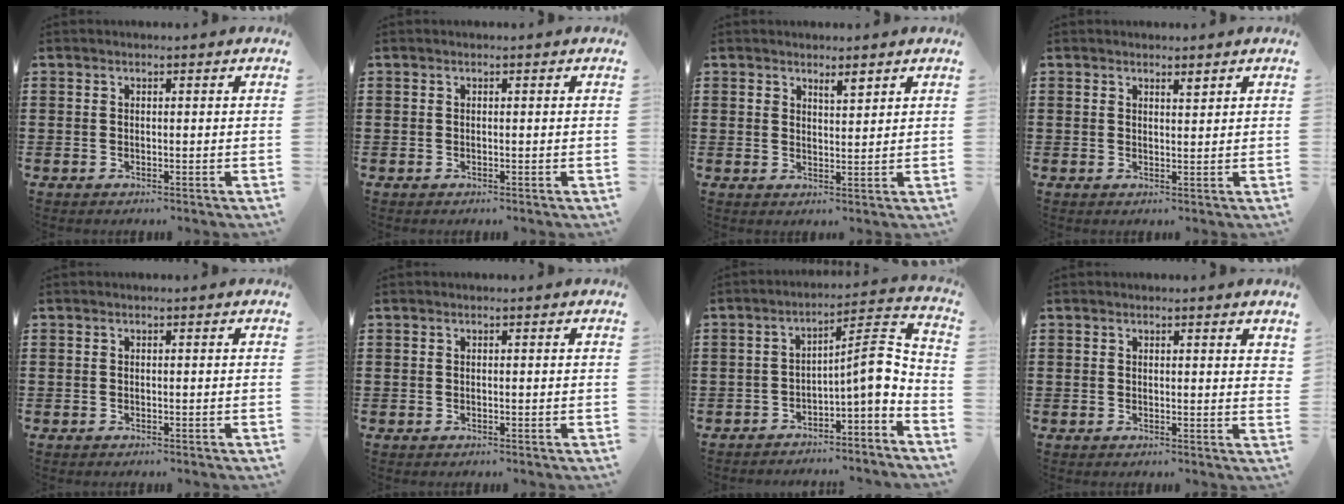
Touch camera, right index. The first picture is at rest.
{"total": 0.0}
{"total": 2.4, "force": [2.0, 0.7, 1.1], "torque": [-0.015, 0.000, 0.034]}
{"total": 1.4, "force": [1.3, 0.3, 0.4], "torque": [-0.002, -0.002, 0.022]}
{"total": 0.0}
{"total": 0.0}
{"total": 7.2, "force": [-1.9, 1.6, 6.8], "torque": [-0.108, -0.012, -0.045]}
{"total": 0.8, "force": [0.7, 0.2, 0.4], "torque": [-0.010, 0.003, 0.013]}